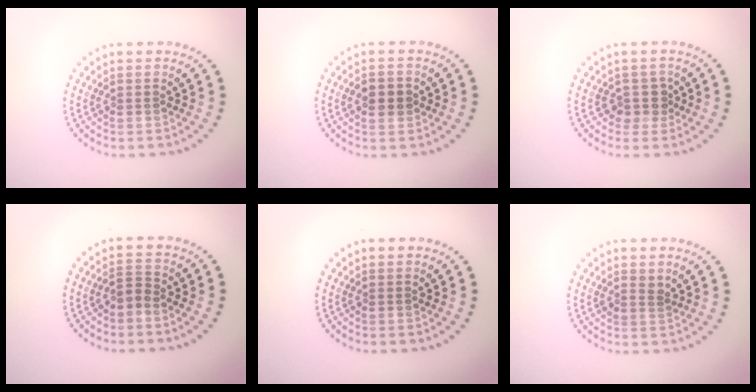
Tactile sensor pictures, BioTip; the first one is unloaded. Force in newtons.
{"total": 2.2, "press": 2.2, "slide": 0.1}
{"total": 1.8, "press": 1.5, "slide": 1.1}
{"total": 1.4, "press": 1.1, "slide": 0.8}
{"total": 0.0}
{"total": 1.0, "press": 0.8, "slide": 0.6}